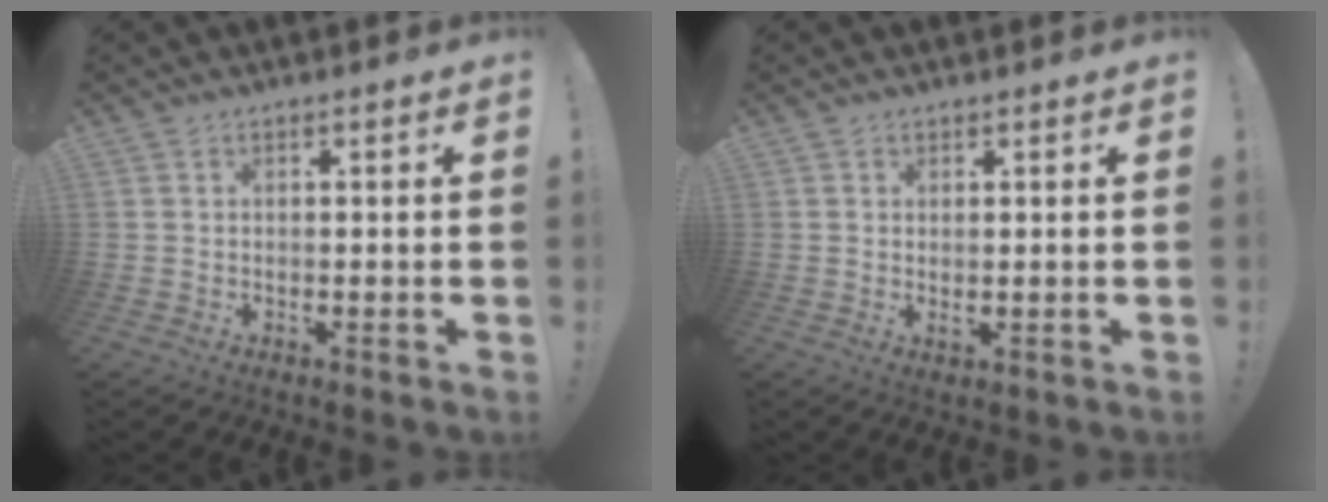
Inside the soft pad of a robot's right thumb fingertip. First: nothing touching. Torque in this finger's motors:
{"motor_torque": [-0.26, 0.17, -0.30, 0.21, 0.00]}